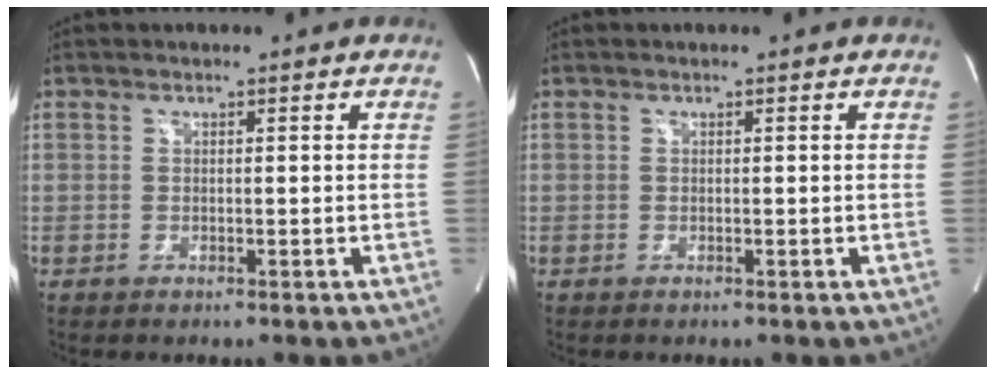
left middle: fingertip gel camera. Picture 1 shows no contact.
{"total": 0.0}